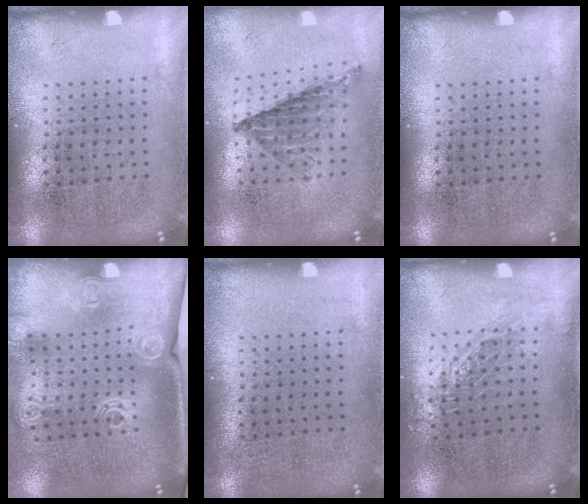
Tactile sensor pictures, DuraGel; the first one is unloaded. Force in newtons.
{"total": 0.8, "press": 0.8, "slide": 0.1}
{"total": 0.0}
{"total": 2.1, "press": 1.6, "slide": 1.3}
{"total": 0.0}
{"total": 0.8, "press": 0.8, "slide": 0.2}